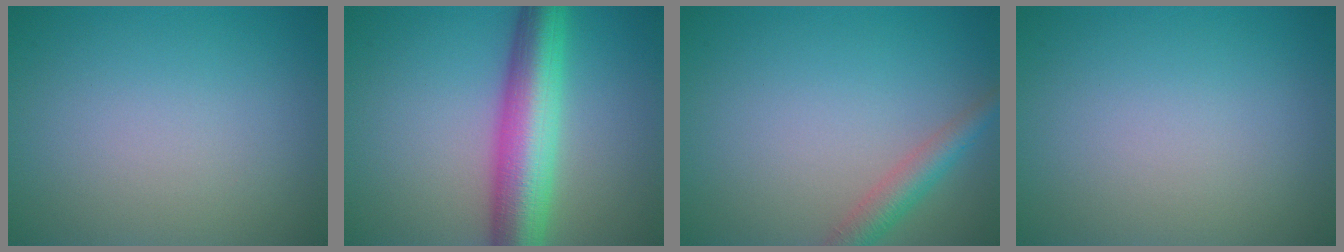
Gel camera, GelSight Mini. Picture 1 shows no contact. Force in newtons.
{"total": 8.3, "press": 8.2, "slide": 0.4}
{"total": 2.8, "press": 2.8, "slide": 0.2}
{"total": 0.0}